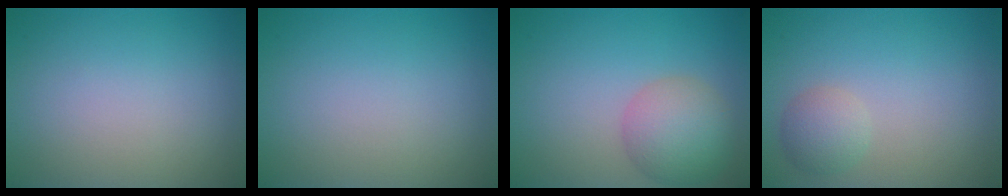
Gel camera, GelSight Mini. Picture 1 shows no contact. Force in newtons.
{"total": 0.0}
{"total": 4.9, "press": 4.9, "slide": 0.1}
{"total": 2.1, "press": 2.1, "slide": 0.0}